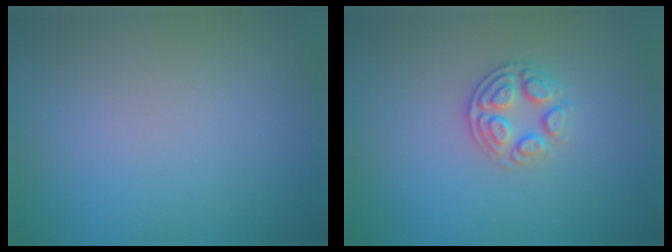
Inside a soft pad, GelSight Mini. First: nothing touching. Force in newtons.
{"total": 2.6, "press": 2.5, "slide": 0.9}